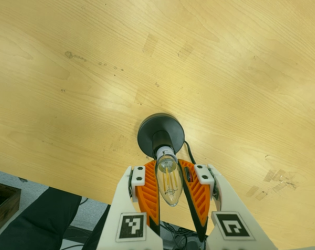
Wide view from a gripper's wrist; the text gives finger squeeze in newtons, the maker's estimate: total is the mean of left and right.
{"total": 14.7, "left": 14.2, "right": 15.2}